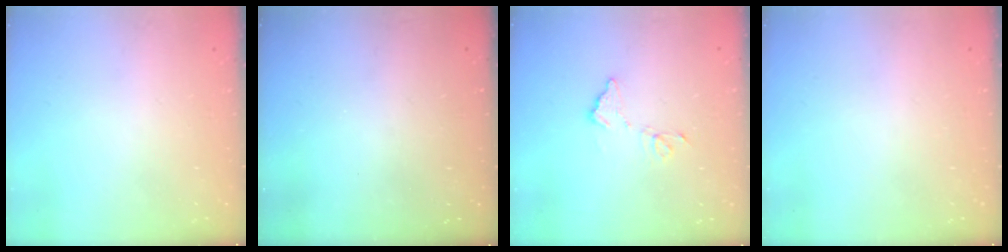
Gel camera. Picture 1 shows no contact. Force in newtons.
{"total": 3.2, "press": 3.2, "slide": 0.1}
{"total": 8.0, "press": 8.0, "slide": 0.4}
{"total": 0.0}